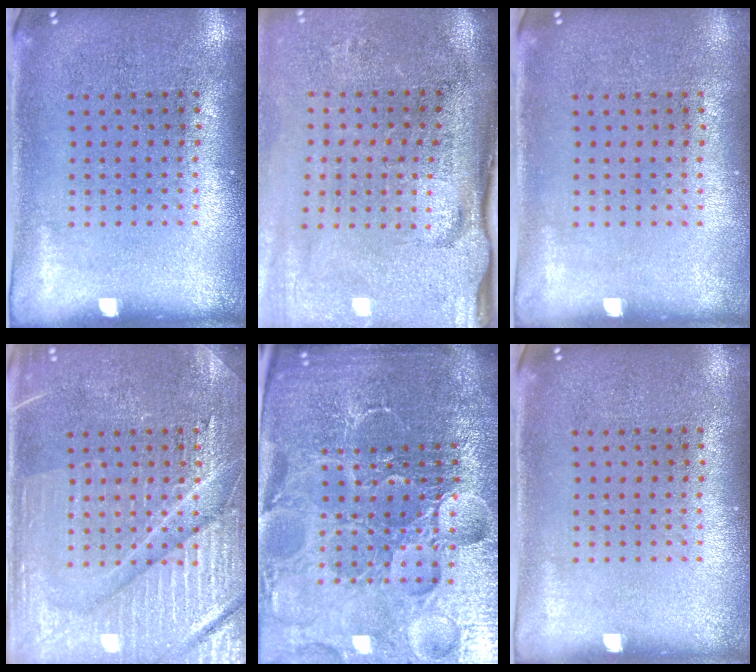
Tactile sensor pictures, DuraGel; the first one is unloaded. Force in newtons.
{"total": 4.4, "press": 3.6, "slide": 2.6}
{"total": 0.0}
{"total": 4.3, "press": 4.2, "slide": 0.5}
{"total": 6.8, "press": 6.0, "slide": 3.2}
{"total": 0.0}